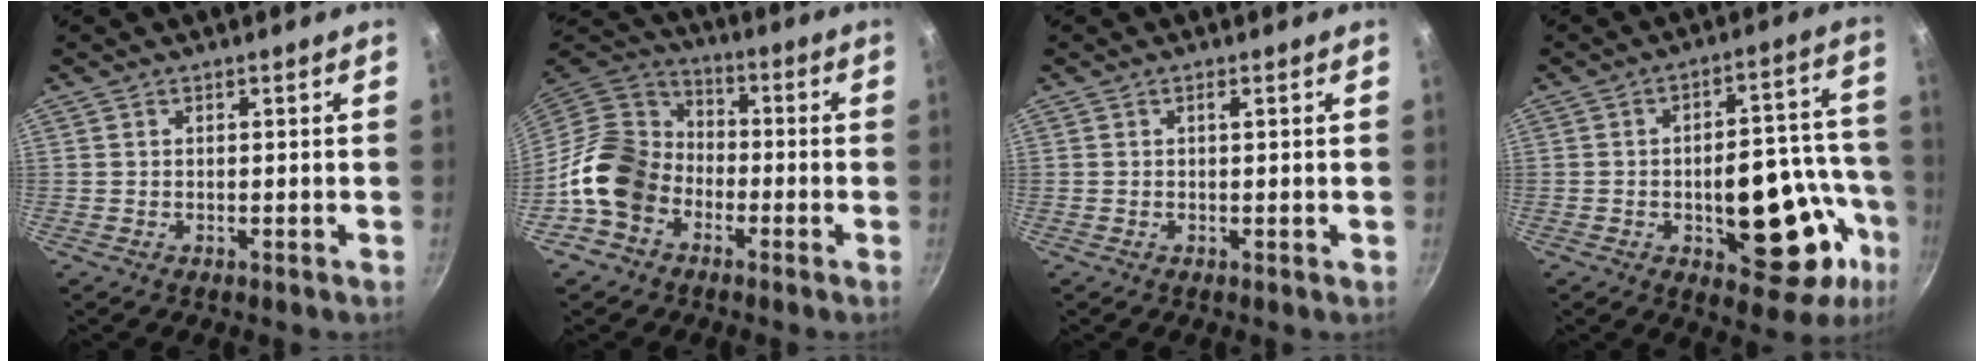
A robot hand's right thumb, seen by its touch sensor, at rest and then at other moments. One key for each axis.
{"total": 13.7, "fx": -5.1, "fy": 10.7, "fz": 6.9, "tx": -0.095, "ty": 0.050, "tz": -0.119}
{"total": 1.0, "fx": 0.2, "fy": 0.0, "fz": 0.9, "tx": -0.018, "ty": 0.000, "tz": 0.003}
{"total": 20.8, "fx": -6.4, "fy": 10.4, "fz": 16.8, "tx": -0.154, "ty": 0.043, "tz": -0.079}